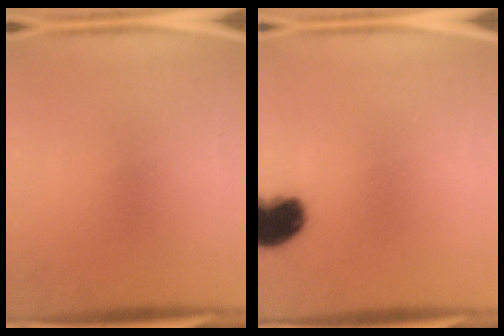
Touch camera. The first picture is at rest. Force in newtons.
{"total": 9.3}